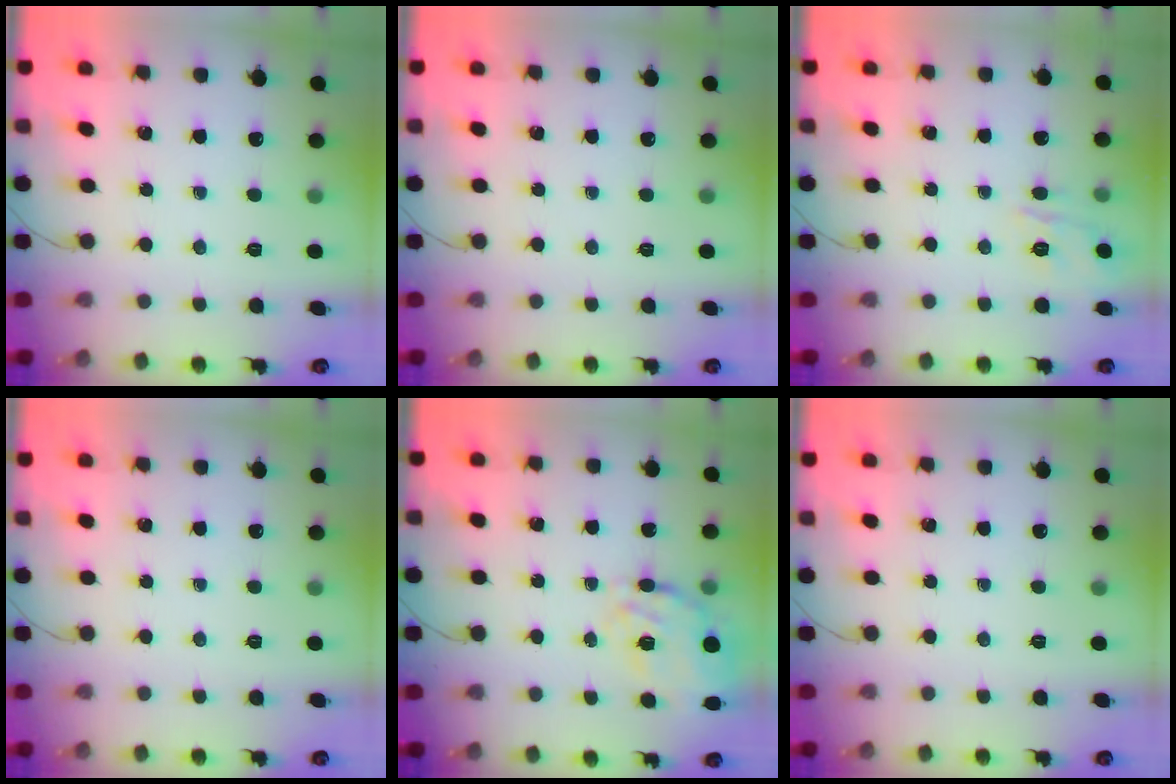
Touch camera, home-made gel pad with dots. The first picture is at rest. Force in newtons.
{"total": 0.0}
{"total": 7.2, "press": 7.2, "slide": 1.1}
{"total": 0.0}
{"total": 14.6, "press": 14.1, "slide": 3.9}
{"total": 0.0}